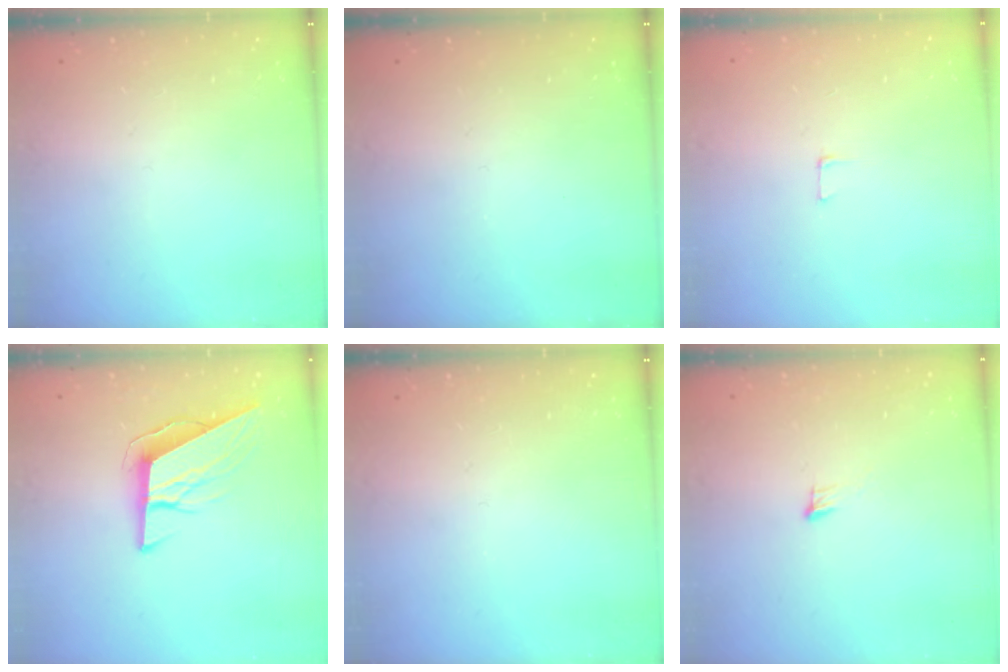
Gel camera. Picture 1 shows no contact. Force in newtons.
{"total": 0.0}
{"total": 5.0, "press": 4.9, "slide": 0.4}
{"total": 10.7, "press": 10.2, "slide": 3.3}
{"total": 0.0}
{"total": 4.3, "press": 4.1, "slide": 1.0}